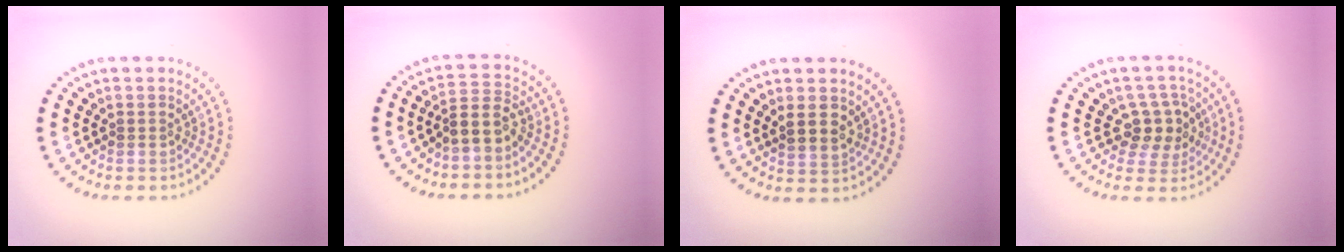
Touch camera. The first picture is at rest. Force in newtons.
{"total": 2.7, "press": 2.2, "slide": 1.5}
{"total": 1.6, "press": 1.5, "slide": 0.5}
{"total": 3.2, "press": 2.8, "slide": 1.5}